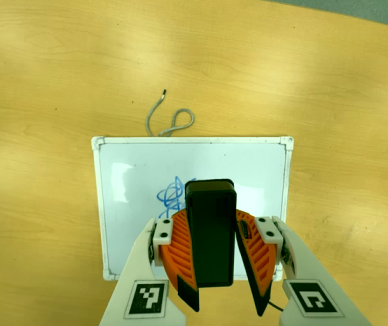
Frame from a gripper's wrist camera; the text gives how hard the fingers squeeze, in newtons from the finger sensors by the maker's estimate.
{"total": 8.7, "left": 8.8, "right": 8.5}